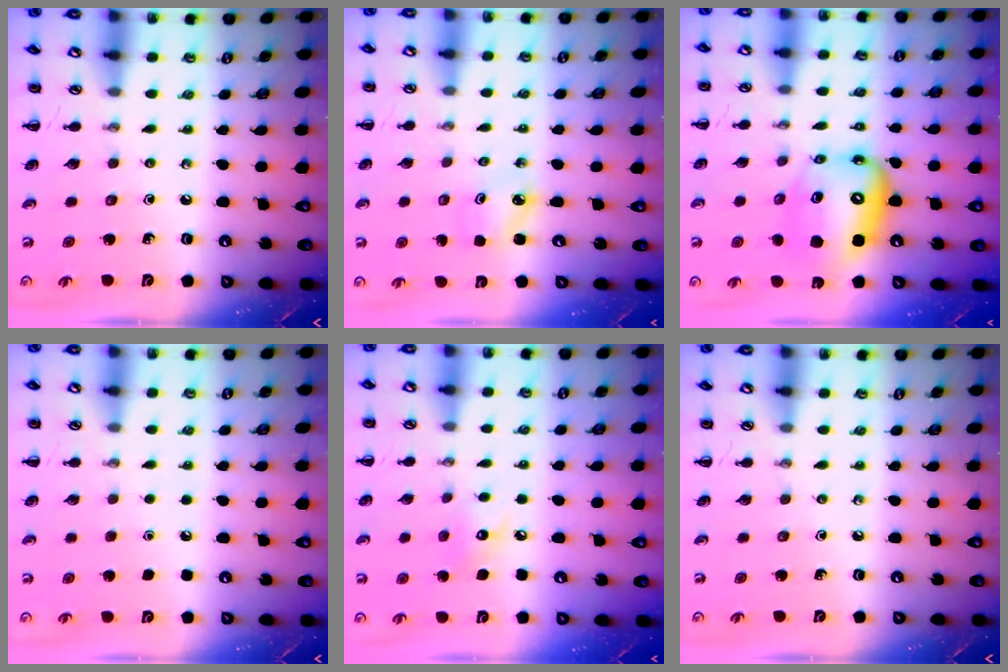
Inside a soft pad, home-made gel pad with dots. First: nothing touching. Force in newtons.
{"total": 2.3, "press": 2.3, "slide": 0.4}
{"total": 12.4, "press": 11.9, "slide": 3.3}
{"total": 1.6, "press": 1.6, "slide": 0.1}
{"total": 7.4, "press": 7.2, "slide": 1.3}
{"total": 0.0}